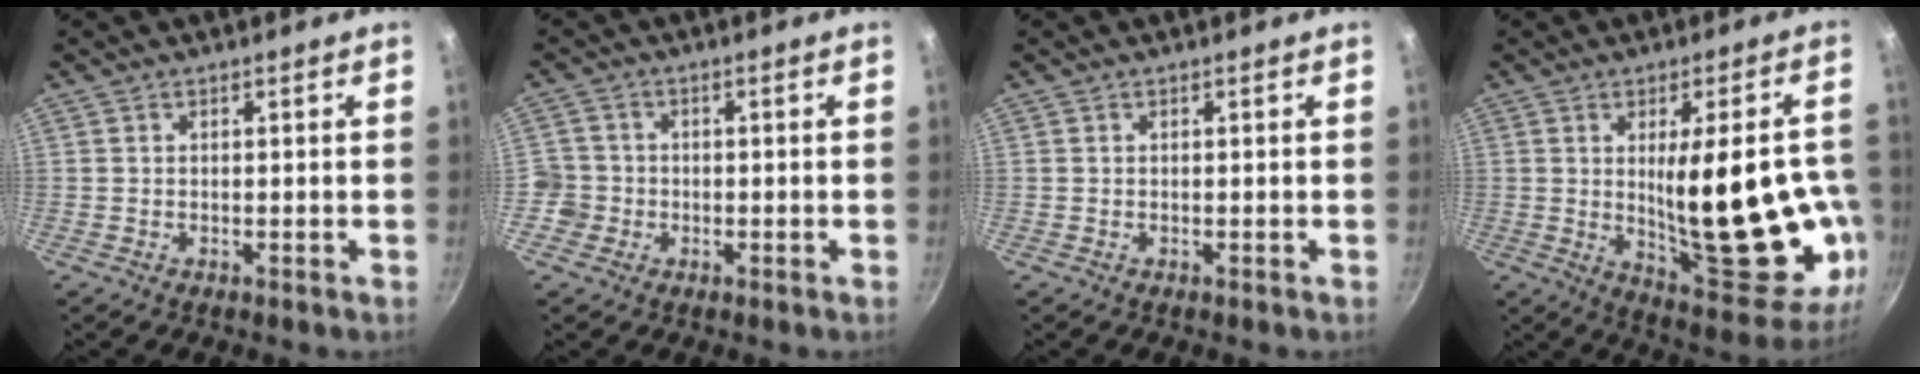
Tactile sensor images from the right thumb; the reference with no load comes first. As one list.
[{"total": 4.7, "force": [-1.6, 4.3, 0.9], "torque": [0.004, 0.021, -0.034]}, {"total": 0.0}, {"total": 24.8, "force": [-1.7, 9.0, 23.0], "torque": [-0.292, -0.023, 0.000]}]